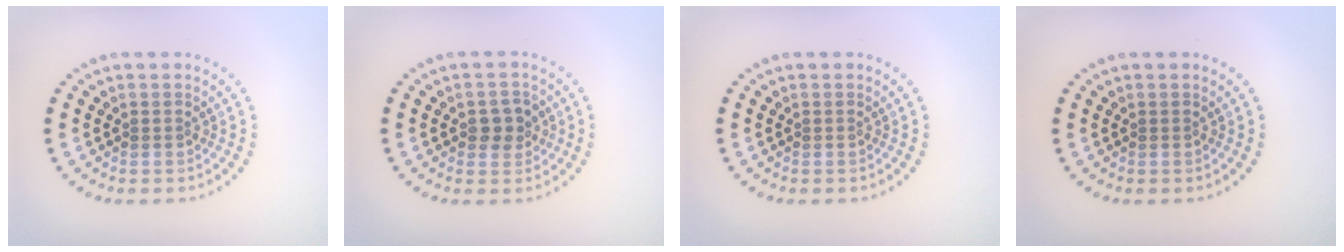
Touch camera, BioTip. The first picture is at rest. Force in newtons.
{"total": 2.3, "press": 2.3, "slide": 0.5}
{"total": 0.0}
{"total": 0.0}